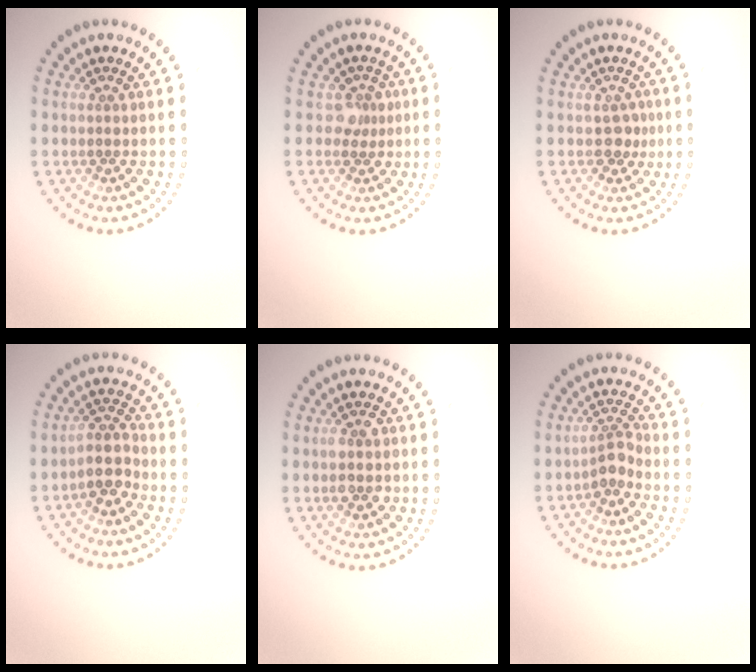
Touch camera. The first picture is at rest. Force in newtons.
{"total": 1.8, "press": 1.5, "slide": 1.1}
{"total": 1.5, "press": 1.3, "slide": 0.8}
{"total": 2.8, "press": 2.5, "slide": 1.4}
{"total": 2.7, "press": 2.7, "slide": 0.2}
{"total": 2.1, "press": 1.6, "slide": 1.3}